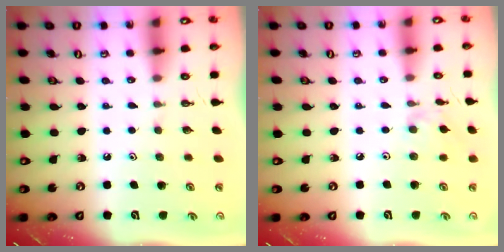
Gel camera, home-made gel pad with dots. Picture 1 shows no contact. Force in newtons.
{"total": 3.0, "press": 2.9, "slide": 0.5}